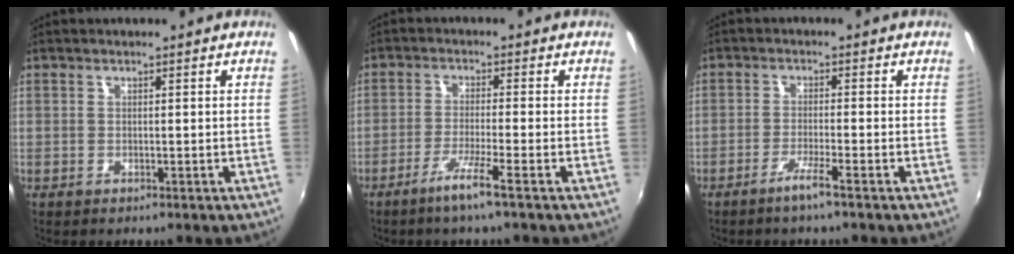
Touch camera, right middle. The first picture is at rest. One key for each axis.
{"total": 4.9, "fx": -3.2, "fy": -1.0, "fz": 3.7, "tx": -0.083, "ty": -0.009, "tz": -0.061}
{"total": 3.3, "fx": -2.3, "fy": -0.6, "fz": 2.2, "tx": -0.053, "ty": -0.004, "tz": -0.046}